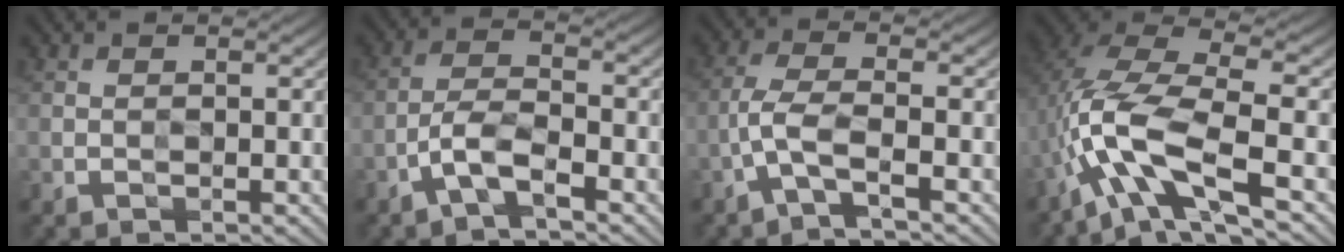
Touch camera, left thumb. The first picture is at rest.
{"total": 4.0, "force": [-2.6, 0.7, 3.0], "torque": [-0.064, 0.013, -0.060]}
{"total": 3.8, "force": [-2.1, 0.4, 3.2], "torque": [-0.071, 0.013, -0.053]}
{"total": 12.5, "force": [-4.4, 4.1, 10.9], "torque": [-0.222, 0.006, -0.087]}